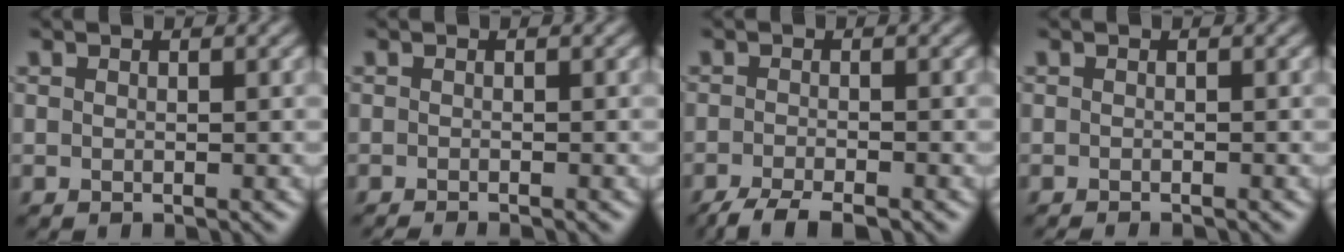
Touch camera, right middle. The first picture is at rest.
{"total": 1.4, "force": [-1.1, 0.2, 0.8], "torque": [-0.002, -0.004, -0.020]}
{"total": 3.6, "force": [-2.9, 0.7, 2.1], "torque": [-0.039, -0.007, -0.057]}
{"total": 1.3, "force": [-1.2, 0.2, 0.5], "torque": [0.004, -0.003, -0.016]}